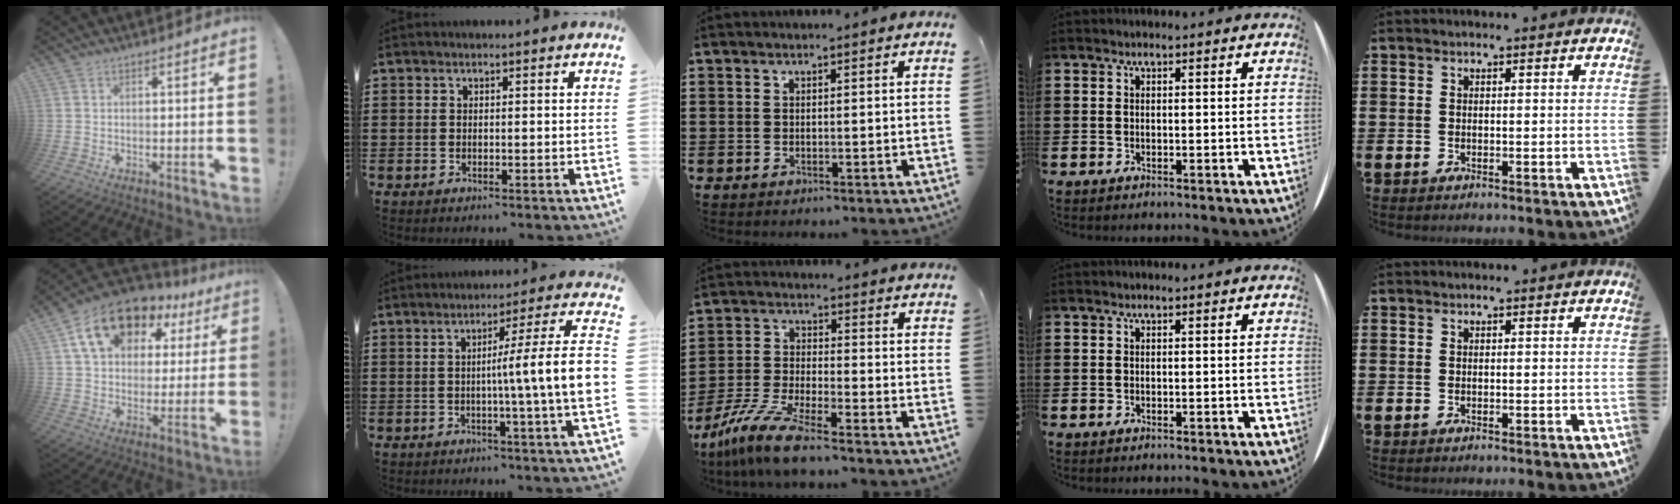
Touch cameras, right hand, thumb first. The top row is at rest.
{"thumb": {"total": 18.0, "force": [9.1, 11.9, 9.9], "torque": [-0.168, -0.034, 0.173]}, "index": {"total": 9.8, "force": [-0.5, -0.5, 9.8], "torque": [-0.159, -0.020, -0.017]}, "middle": {"total": 8.5, "force": [-7.3, 0.5, 4.4], "torque": [-0.104, -0.004, -0.147]}}